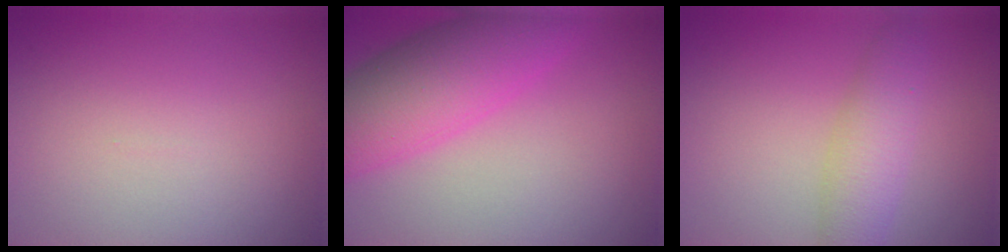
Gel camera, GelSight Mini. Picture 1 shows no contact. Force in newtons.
{"total": 8.2, "press": 8.2, "slide": 0.3}
{"total": 3.5, "press": 3.5, "slide": 0.1}